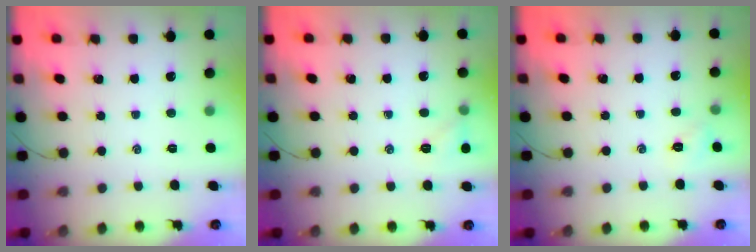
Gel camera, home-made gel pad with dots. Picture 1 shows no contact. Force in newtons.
{"total": 5.2, "press": 5.0, "slide": 1.5}
{"total": 2.1, "press": 2.1, "slide": 0.6}